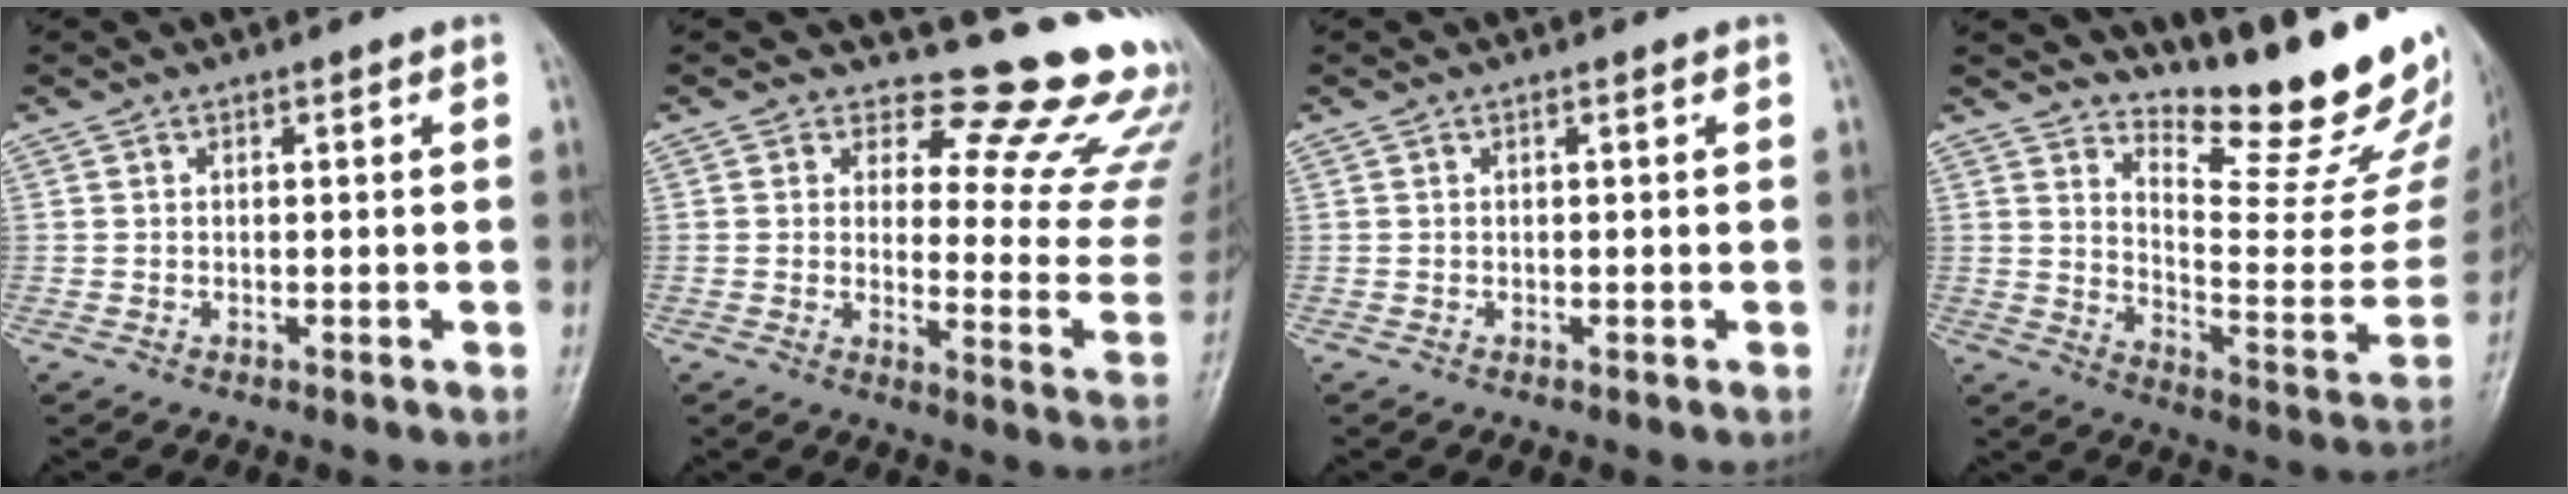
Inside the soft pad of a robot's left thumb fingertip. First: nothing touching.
{"total": 16.9, "force": [15.0, 5.8, 5.2], "torque": [-0.007, -0.151, 0.155]}
{"total": 0.0}
{"total": 19.7, "force": [17.0, 4.1, 9.1], "torque": [-0.093, -0.163, 0.240]}